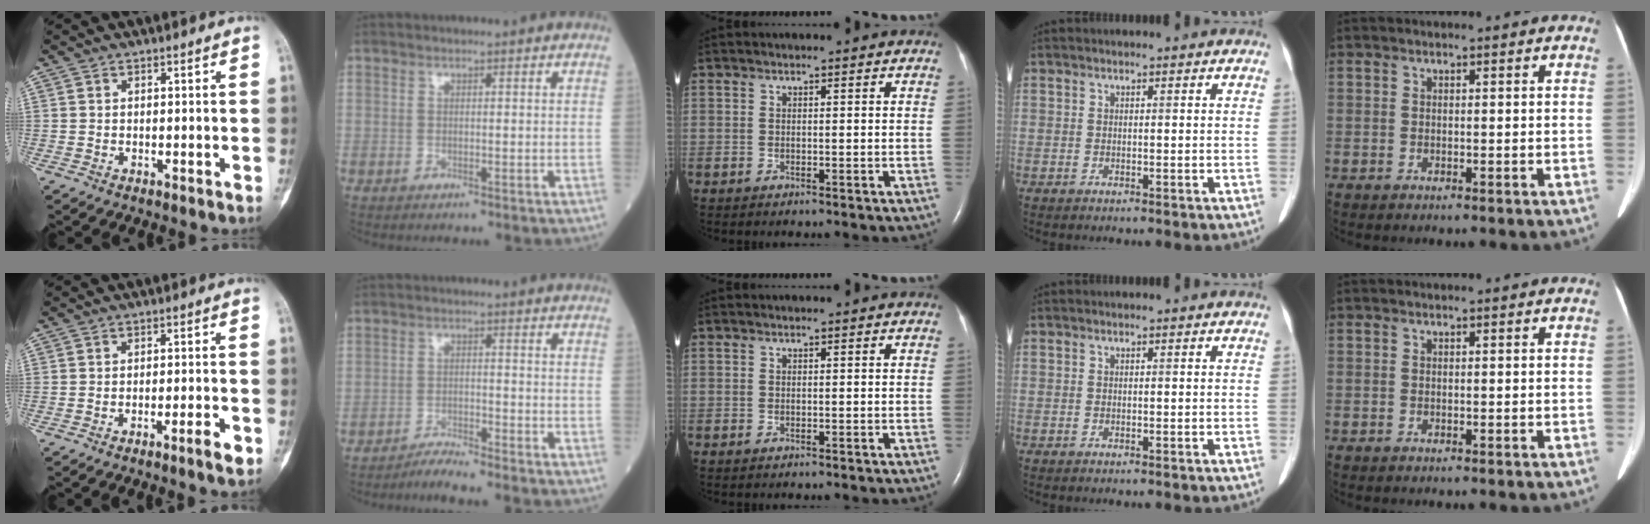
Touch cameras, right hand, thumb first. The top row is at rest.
{"thumb": {"total": 3.5, "force": [-2.0, 0.3, 2.9], "torque": [-0.049, 0.010, -0.033]}, "index": {"total": 3.9, "force": [-3.7, -0.9, 0.8], "torque": [-0.016, -0.013, -0.066]}}